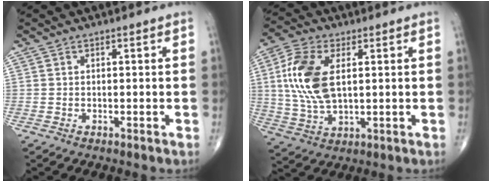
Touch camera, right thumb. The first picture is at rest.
{"total": 12.9, "force": [2.4, 6.9, 10.7], "torque": [-0.225, -0.002, 0.047]}